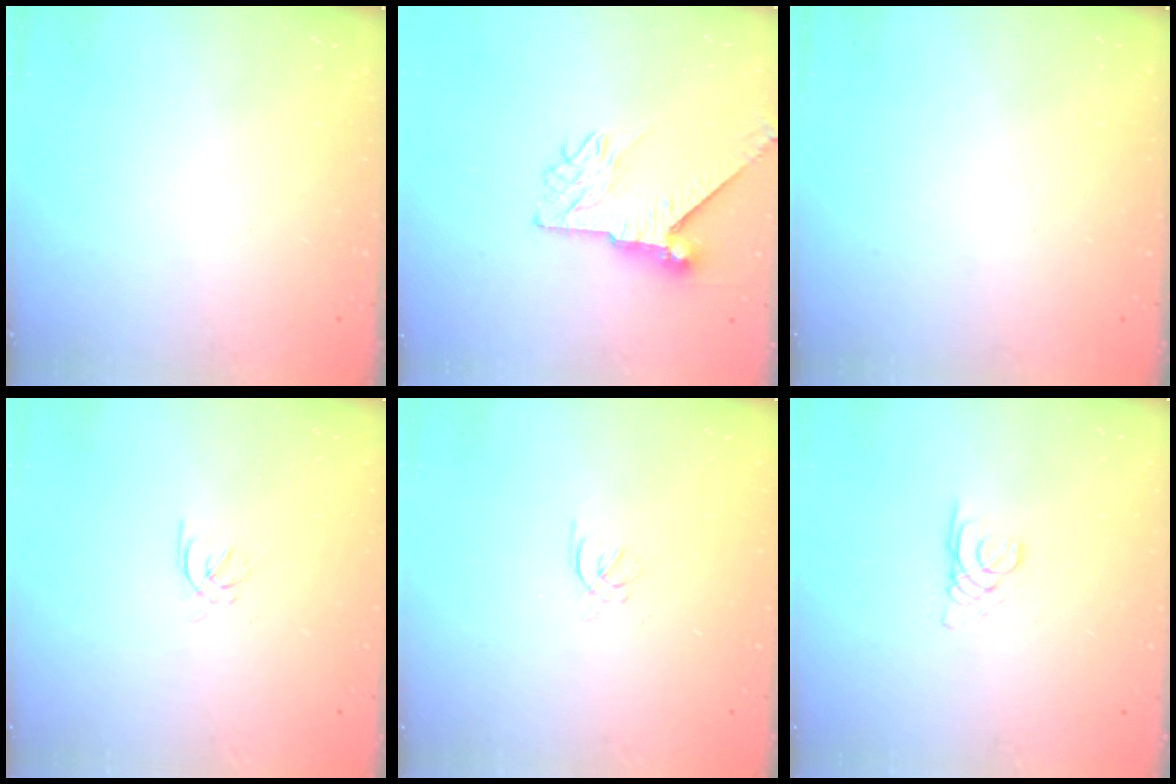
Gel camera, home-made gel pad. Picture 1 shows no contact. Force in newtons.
{"total": 9.0, "press": 9.0, "slide": 0.6}
{"total": 0.0}
{"total": 2.2, "press": 2.1, "slide": 0.7}
{"total": 1.5, "press": 1.4, "slide": 0.6}
{"total": 1.4, "press": 1.3, "slide": 0.1}